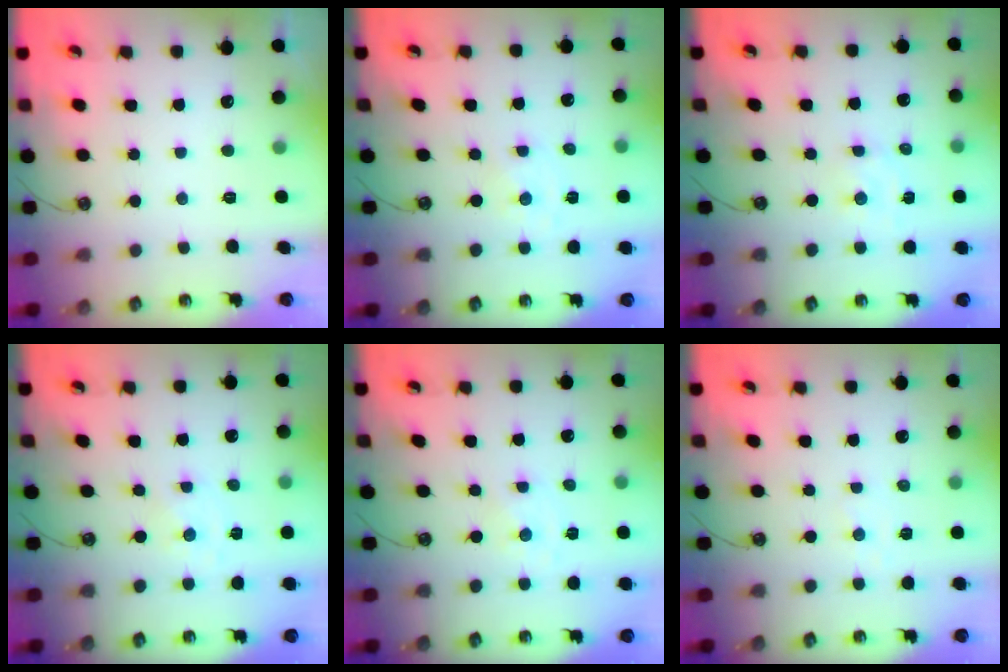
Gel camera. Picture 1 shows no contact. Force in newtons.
{"total": 0.0}
{"total": 1.9, "press": 1.8, "slide": 0.3}
{"total": 0.0}
{"total": 0.0}
{"total": 1.4, "press": 1.4, "slide": 0.2}